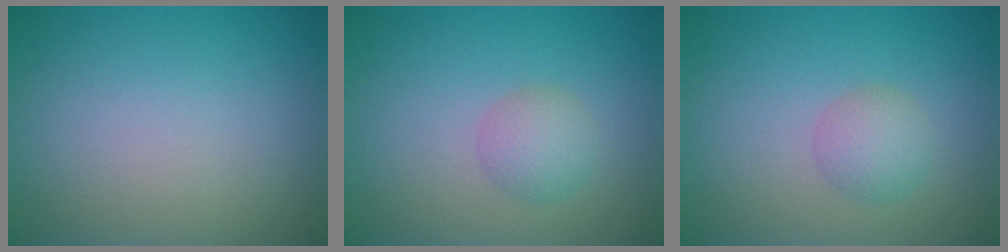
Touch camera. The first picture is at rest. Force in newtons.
{"total": 2.2, "press": 2.2, "slide": 0.1}
{"total": 2.2, "press": 2.2, "slide": 0.1}